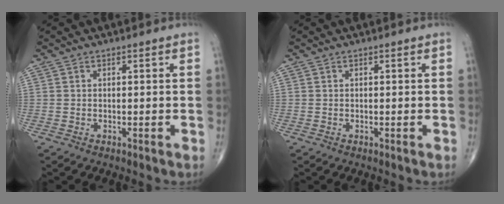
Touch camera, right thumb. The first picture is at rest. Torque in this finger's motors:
{"motor_torque": [-0.46, 0.01, -0.06, 0.10, 0.02]}